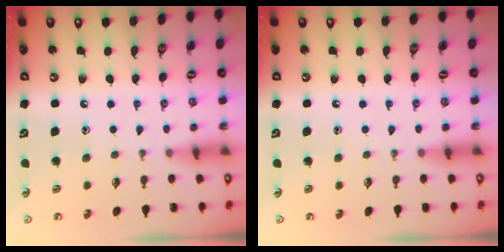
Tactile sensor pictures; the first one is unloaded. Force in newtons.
{"total": 0.0}